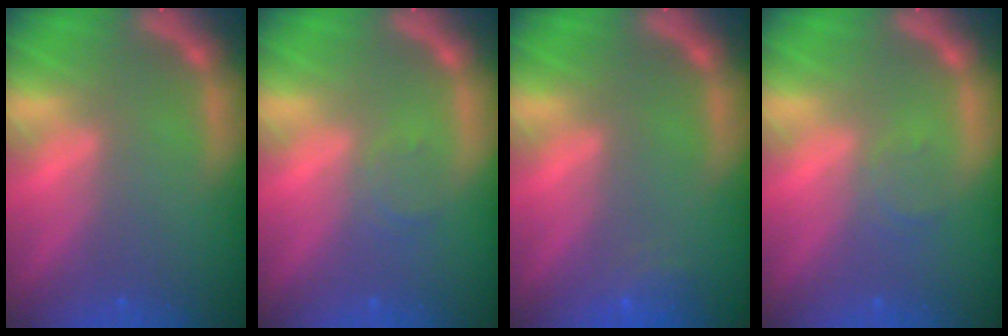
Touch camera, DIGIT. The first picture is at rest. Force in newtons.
{"total": 1.5}
{"total": 1.9}
{"total": 1.5}